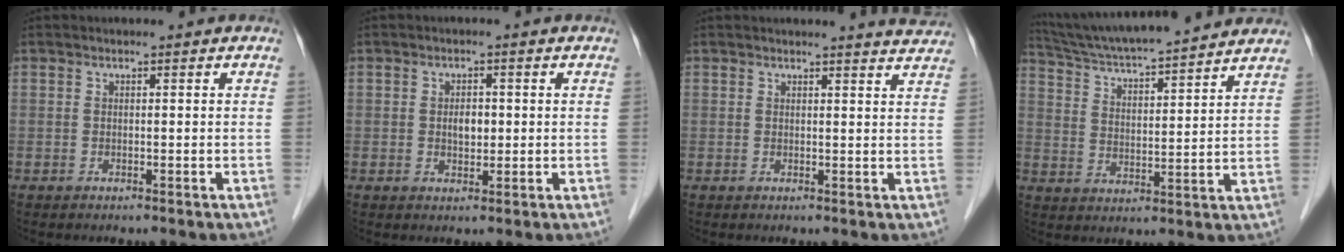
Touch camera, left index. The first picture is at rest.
{"total": 2.4, "force": [0.1, 1.5, 1.9], "torque": [-0.033, 0.002, 0.003]}
{"total": 4.5, "force": [4.4, -0.1, 0.5], "torque": [-0.010, -0.017, 0.032]}
{"total": 19.7, "force": [17.8, 1.0, 8.3], "torque": [-0.143, 0.028, 0.270]}